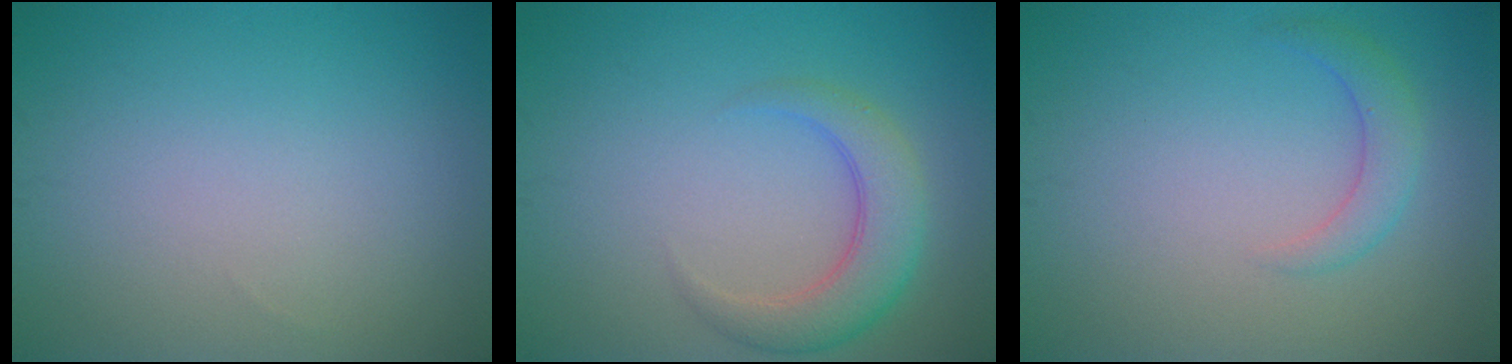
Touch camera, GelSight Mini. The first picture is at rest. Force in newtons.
{"total": 4.1, "press": 4.1, "slide": 0.3}
{"total": 2.0, "press": 2.0, "slide": 0.1}